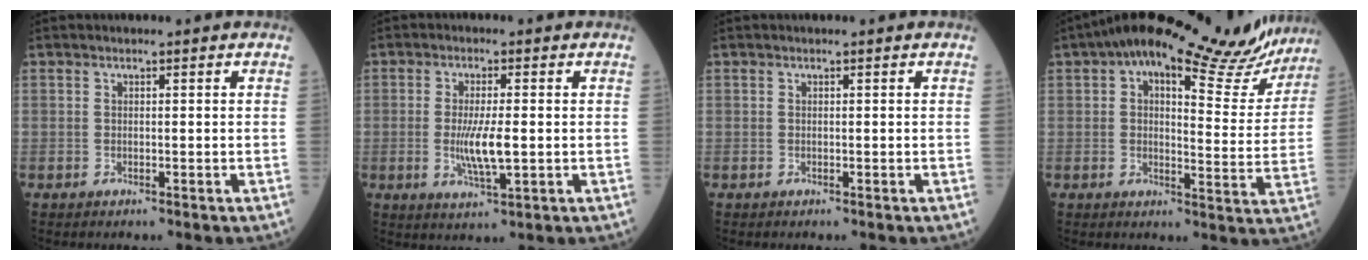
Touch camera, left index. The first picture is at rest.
{"total": 5.9, "force": [-0.5, 1.0, 5.8], "torque": [-0.119, -0.012, -0.009]}
{"total": 0.0}
{"total": 19.3, "force": [15.8, 5.3, 9.6], "torque": [-0.123, 0.009, 0.185]}